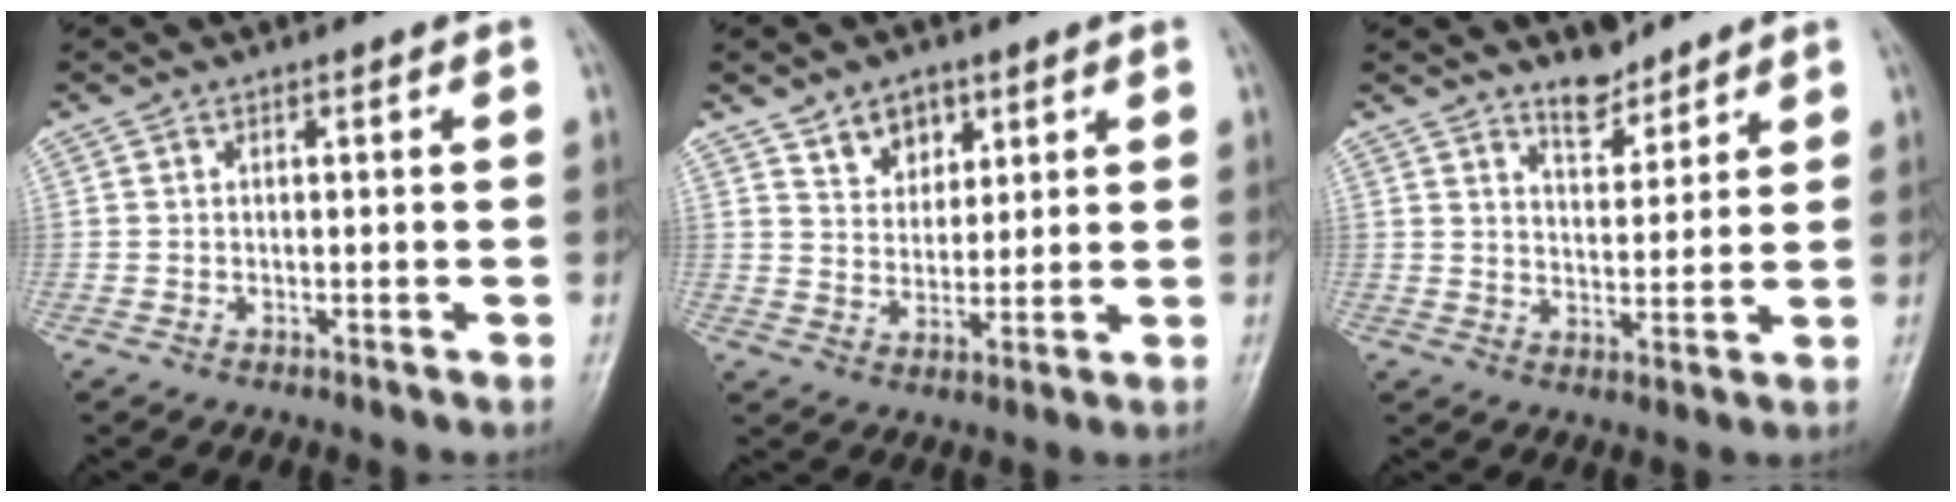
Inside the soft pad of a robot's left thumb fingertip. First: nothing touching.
{"total": 6.5, "force": [3.9, 4.5, 2.5], "torque": [-0.009, -0.025, 0.071]}
{"total": 5.2, "force": [4.4, 2.2, 1.7], "torque": [-0.006, -0.037, 0.075]}